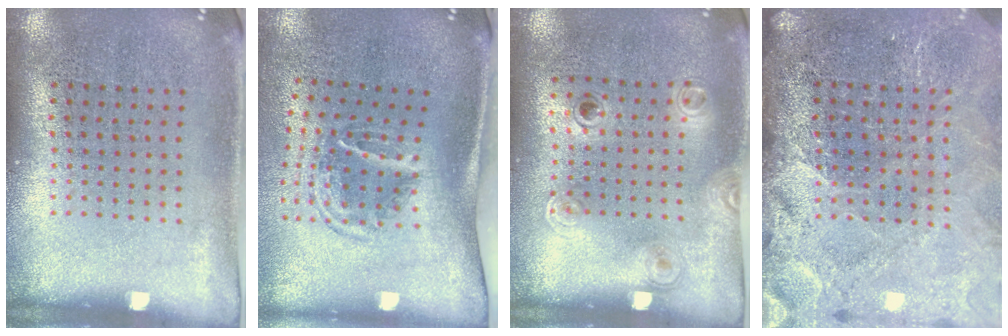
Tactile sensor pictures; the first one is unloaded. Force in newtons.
{"total": 1.8, "press": 1.1, "slide": 1.4}
{"total": 1.1, "press": 0.9, "slide": 0.7}
{"total": 3.6, "press": 3.0, "slide": 1.9}